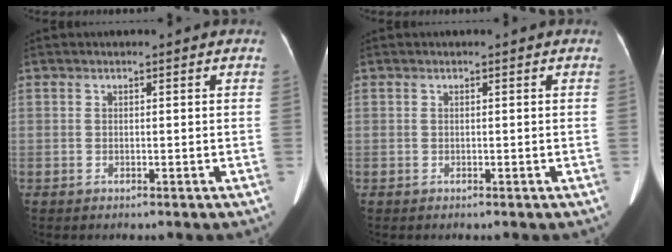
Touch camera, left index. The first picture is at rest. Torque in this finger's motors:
{"motor_torque": [-0.01, 0.01, 0.00, 0.00]}